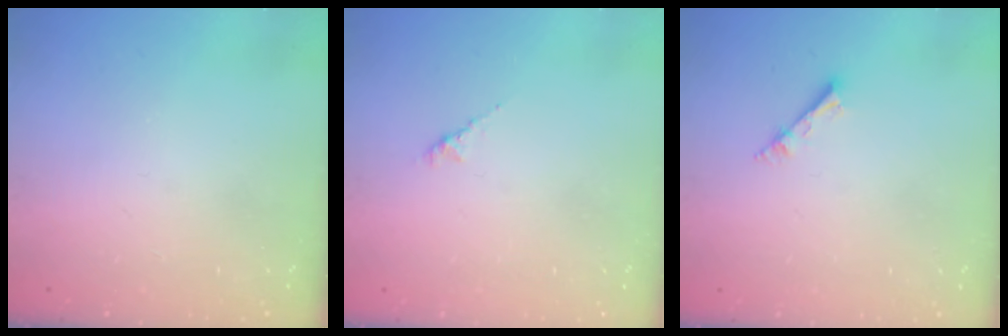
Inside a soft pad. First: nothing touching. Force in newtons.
{"total": 1.5, "press": 1.4, "slide": 0.5}
{"total": 2.6, "press": 2.6, "slide": 0.3}